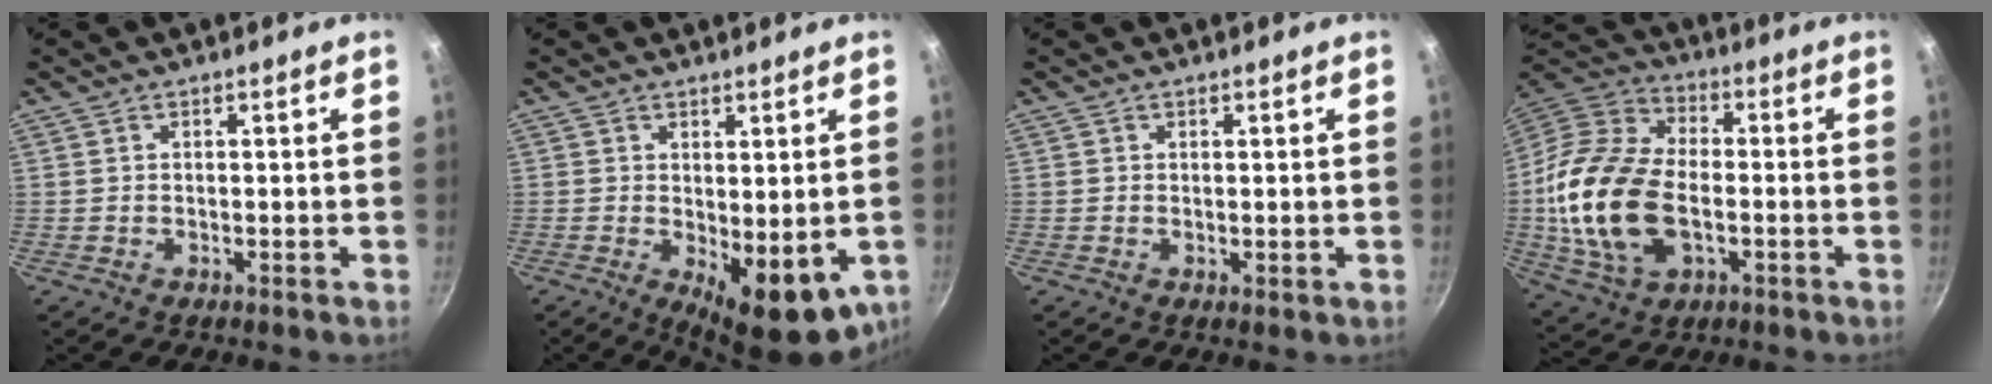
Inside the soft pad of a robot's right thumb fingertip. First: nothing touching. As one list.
[{"total": 10.0, "force": [-1.2, 4.6, 8.8], "torque": [-0.099, -0.011, -0.004]}, {"total": 0.5, "force": [0.3, 0.3, 0.3], "torque": [-0.003, -0.009, 0.001]}, {"total": 21.3, "force": [-2.9, 13.4, 16.3], "torque": [-0.313, 0.024, -0.058]}]